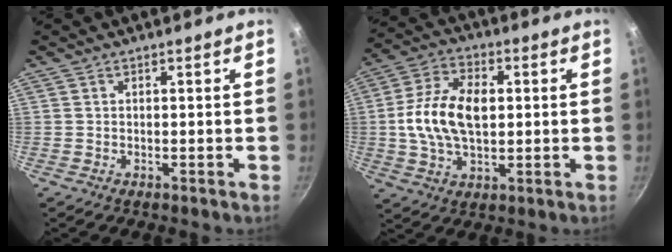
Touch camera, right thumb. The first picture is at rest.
{"total": 14.0, "force": [0.8, 8.6, 11.0], "torque": [-0.192, 0.016, 0.005]}